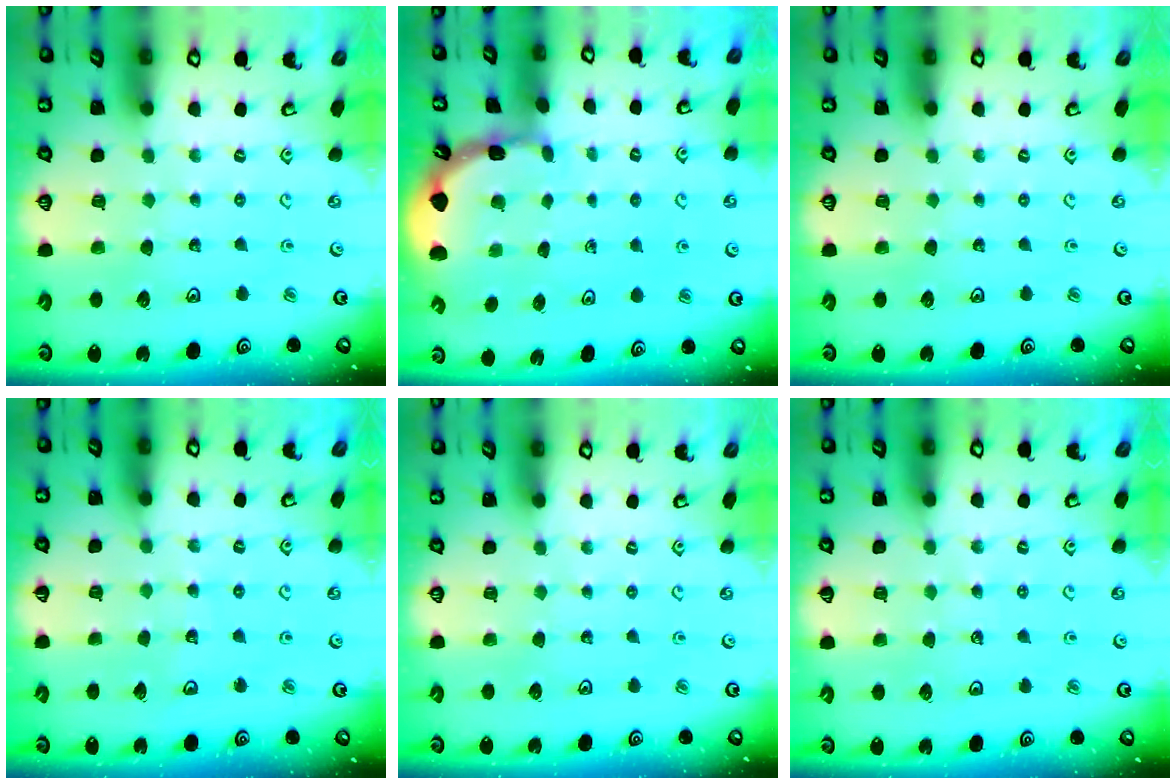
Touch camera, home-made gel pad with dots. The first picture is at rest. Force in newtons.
{"total": 1.7, "press": 1.6, "slide": 0.1}
{"total": 0.0}
{"total": 3.6, "press": 3.6, "slide": 0.4}
{"total": 0.0}
{"total": 2.1, "press": 2.0, "slide": 0.3}